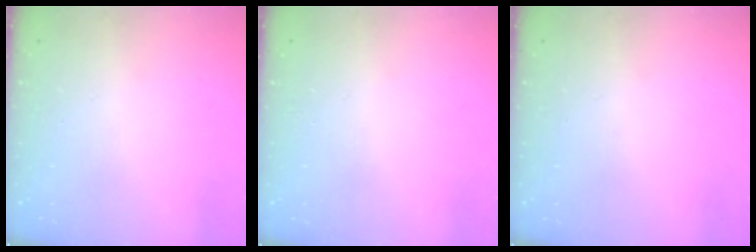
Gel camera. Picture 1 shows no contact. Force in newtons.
{"total": 0.0}
{"total": 0.0}